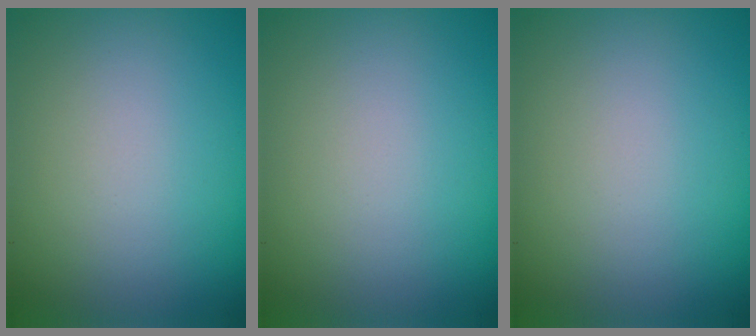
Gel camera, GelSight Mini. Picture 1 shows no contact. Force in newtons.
{"total": 0.0}
{"total": 0.0}